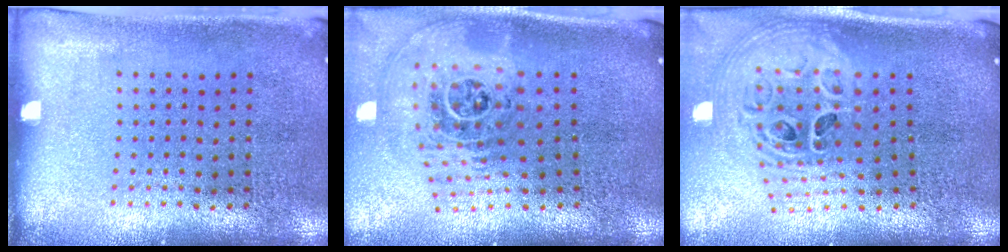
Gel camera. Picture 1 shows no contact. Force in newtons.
{"total": 2.7, "press": 1.8, "slide": 2.0}
{"total": 2.6, "press": 1.8, "slide": 1.8}